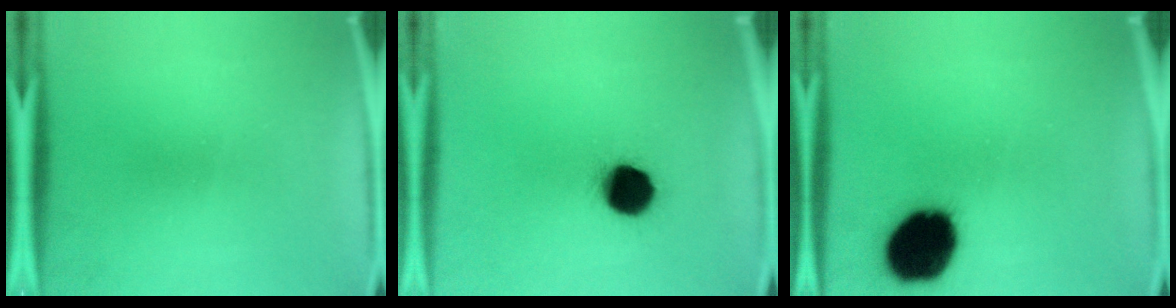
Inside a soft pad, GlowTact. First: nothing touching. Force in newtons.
{"total": 11.5}
{"total": 19.4}